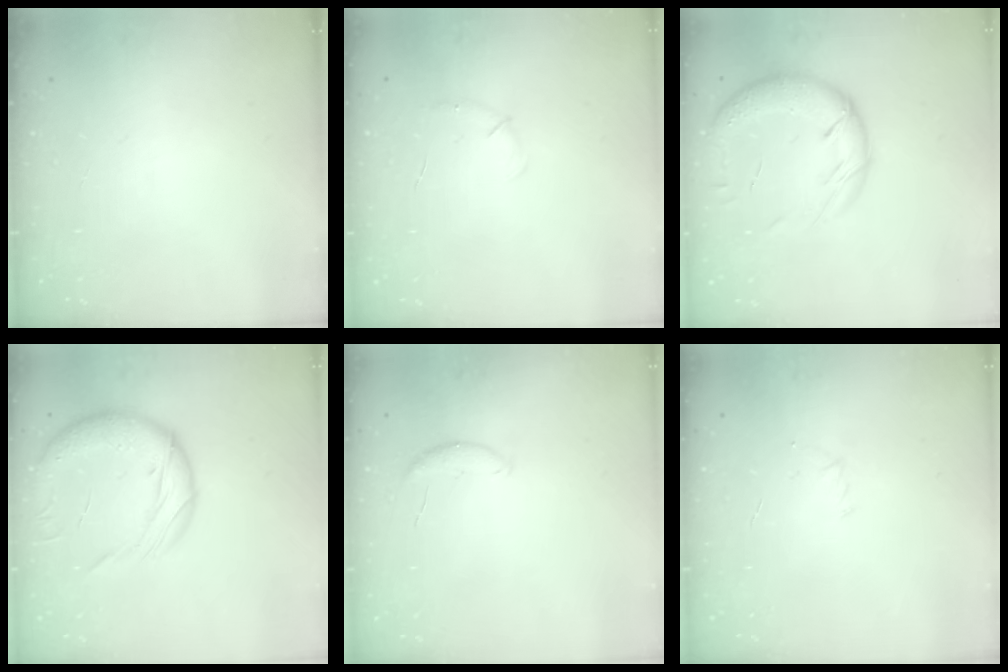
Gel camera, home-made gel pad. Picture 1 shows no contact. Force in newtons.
{"total": 4.1, "press": 4.0, "slide": 1.0}
{"total": 19.3, "press": 18.8, "slide": 4.3}
{"total": 17.5, "press": 17.1, "slide": 3.9}
{"total": 5.5, "press": 5.5, "slide": 0.5}
{"total": 2.9, "press": 2.8, "slide": 0.8}